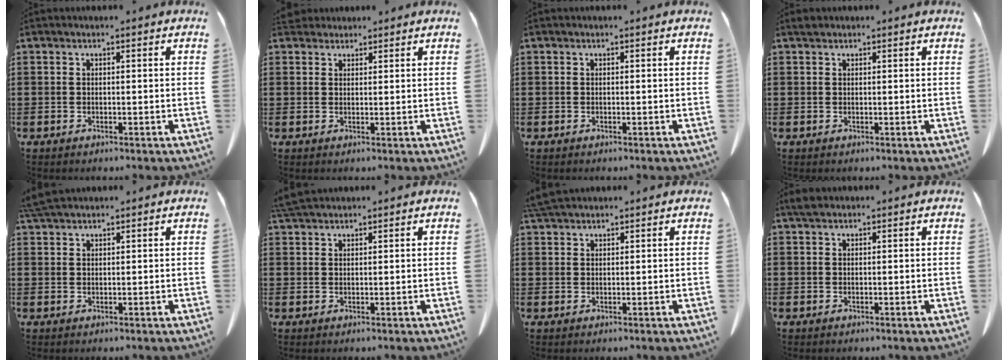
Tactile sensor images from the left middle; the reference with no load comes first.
{"total": 2.3, "force": [2.1, 0.9, 0.3], "torque": [-0.013, 0.002, 0.043]}
{"total": 0.0}
{"total": 0.7, "force": [0.6, 0.4, 0.1], "torque": [-0.005, 0.002, 0.012]}
{"total": 3.2, "force": [2.8, 0.5, 1.3], "torque": [-0.034, -0.001, 0.056]}
{"total": 3.2, "force": [2.9, 0.6, 1.1], "torque": [-0.031, -0.002, 0.057]}
{"total": 3.0, "force": [2.7, 0.5, 1.0], "torque": [-0.029, -0.002, 0.055]}
{"total": 1.6, "force": [1.3, 0.7, 0.7], "torque": [-0.019, 0.003, 0.025]}